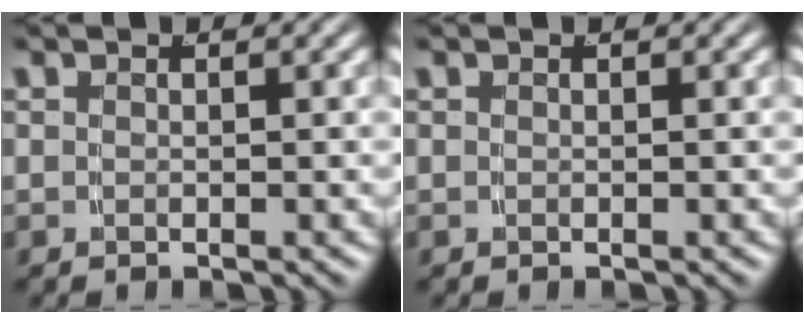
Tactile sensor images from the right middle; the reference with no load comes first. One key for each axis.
{"total": 0.0}